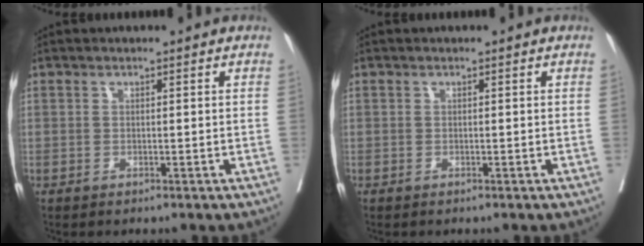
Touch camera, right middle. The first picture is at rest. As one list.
[{"total": 0.0}]